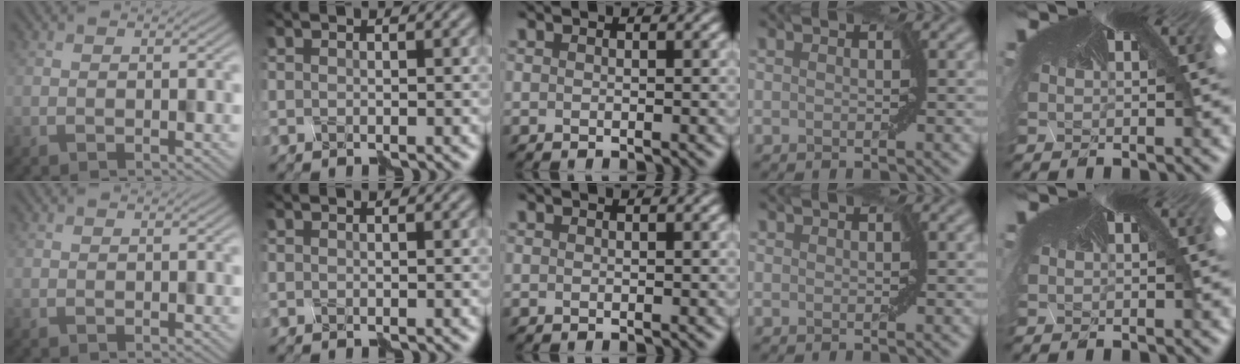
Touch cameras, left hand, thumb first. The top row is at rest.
{}